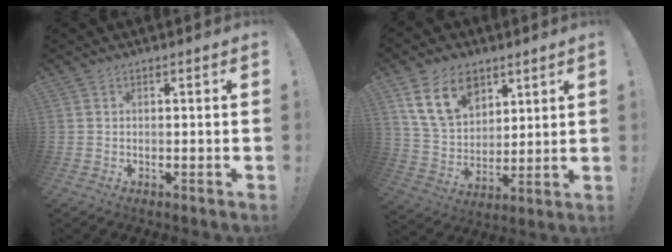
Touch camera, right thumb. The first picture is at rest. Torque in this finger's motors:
{"motor_torque": [0.28, 0.43, 0.90, 0.39, 0.31]}